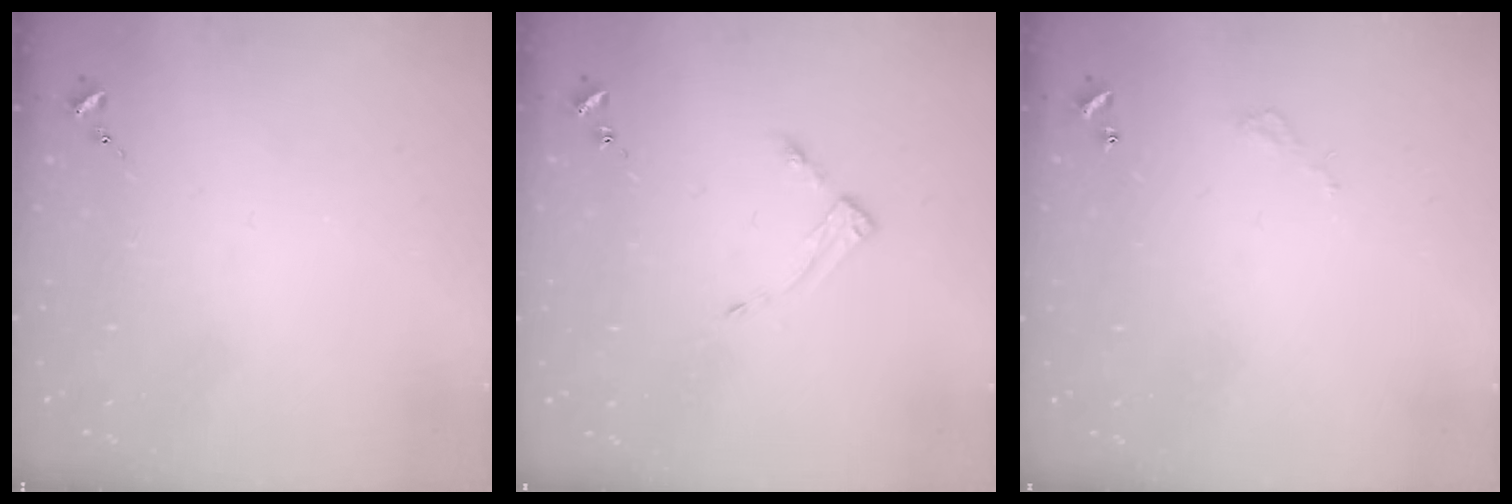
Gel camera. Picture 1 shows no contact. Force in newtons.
{"total": 4.6, "press": 4.6, "slide": 0.4}
{"total": 2.8, "press": 2.8, "slide": 0.2}